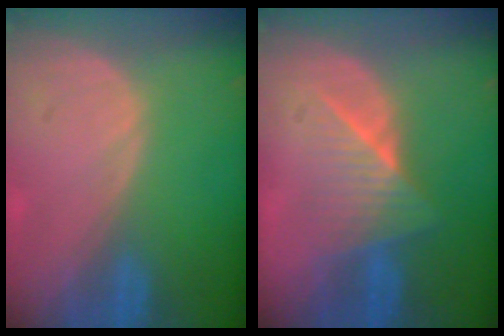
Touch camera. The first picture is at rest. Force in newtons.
{"total": 6.5, "press": 6.0, "slide": 2.3}